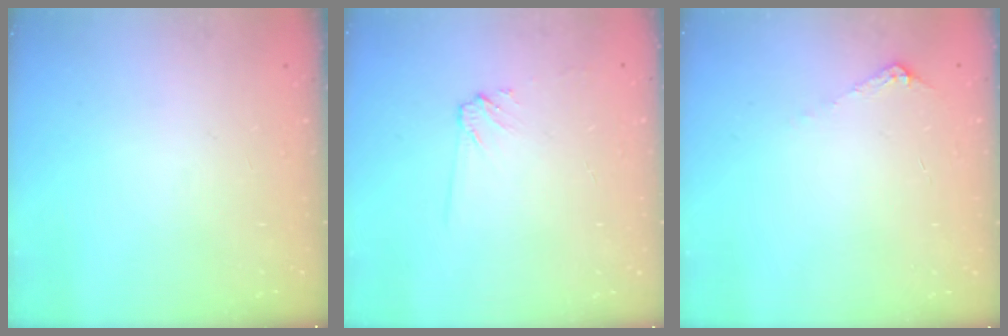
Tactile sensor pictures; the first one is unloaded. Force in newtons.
{"total": 4.7, "press": 4.7, "slide": 0.6}
{"total": 5.4, "press": 5.4, "slide": 0.6}